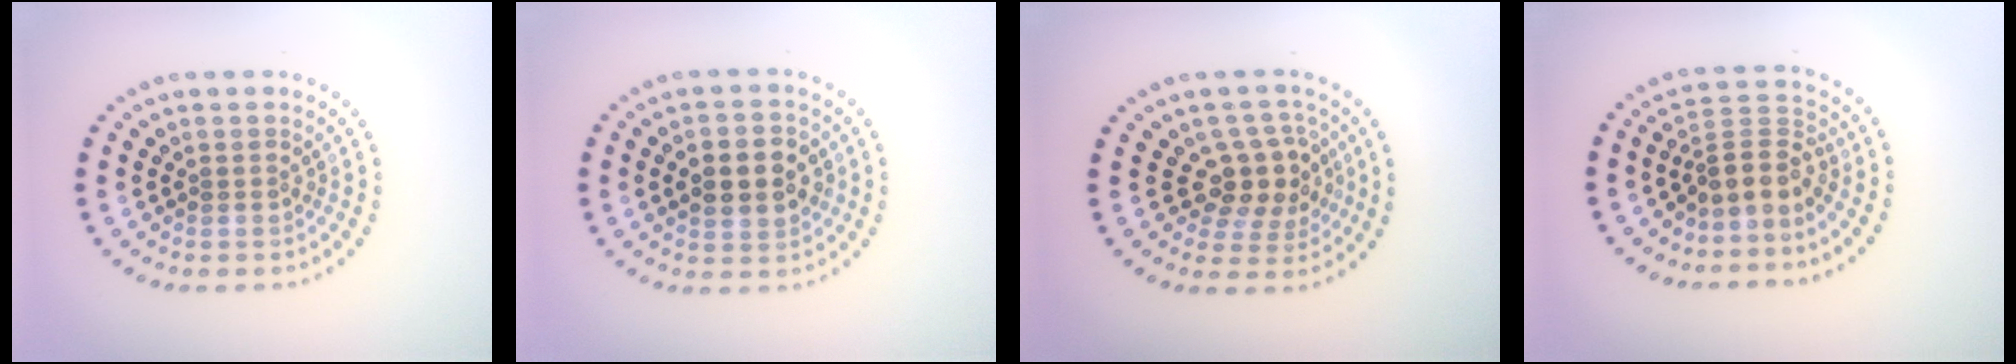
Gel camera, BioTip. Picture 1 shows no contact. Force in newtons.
{"total": 4.5, "press": 4.5, "slide": 0.1}
{"total": 4.0, "press": 3.5, "slide": 1.8}
{"total": 3.2, "press": 2.4, "slide": 2.2}